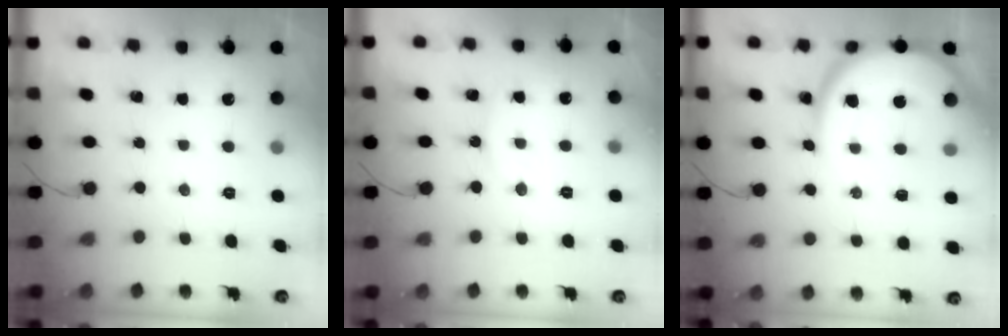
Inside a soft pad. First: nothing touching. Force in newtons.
{"total": 6.3, "press": 6.3, "slide": 0.0}
{"total": 11.1, "press": 11.0, "slide": 1.2}